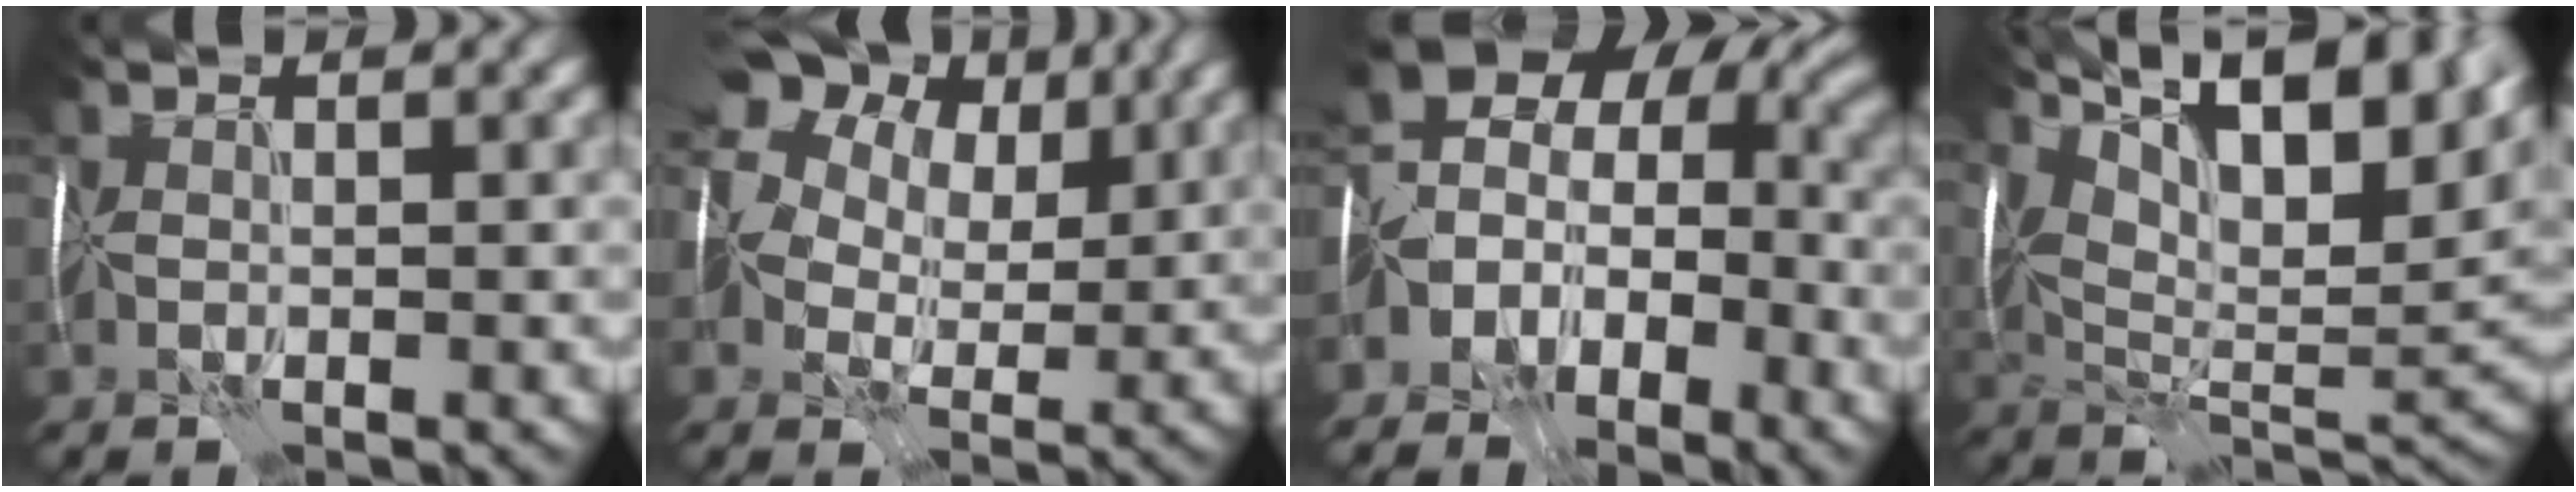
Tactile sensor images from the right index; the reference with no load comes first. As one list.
[{"total": 10.0, "force": [5.6, 5.6, 6.1], "torque": [-0.131, 0.027, 0.095]}, {"total": 5.8, "force": [-2.7, 4.4, 2.6], "torque": [-0.053, 0.005, -0.050]}, {"total": 16.6, "force": [9.0, 6.6, 12.4], "torque": [-0.211, 0.043, 0.147]}]